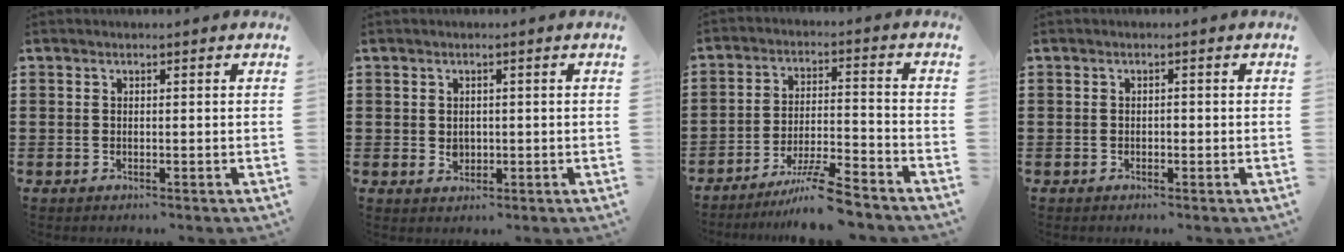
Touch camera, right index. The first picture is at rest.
{"total": 1.6, "force": [0.1, 1.4, 0.9], "torque": [-0.020, 0.006, 0.001]}
{"total": 7.9, "force": [-6.7, 0.3, 4.2], "torque": [-0.078, 0.001, -0.126]}
{"total": 0.7, "force": [-0.3, 0.4, 0.4], "torque": [-0.011, 0.000, -0.005]}